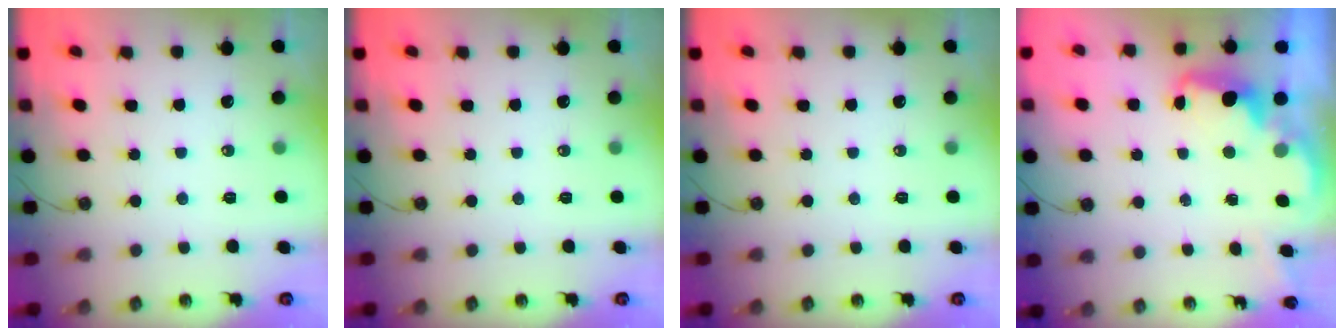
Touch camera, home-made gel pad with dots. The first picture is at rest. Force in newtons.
{"total": 0.0}
{"total": 0.0}
{"total": 2.5, "press": 2.5, "slide": 0.5}